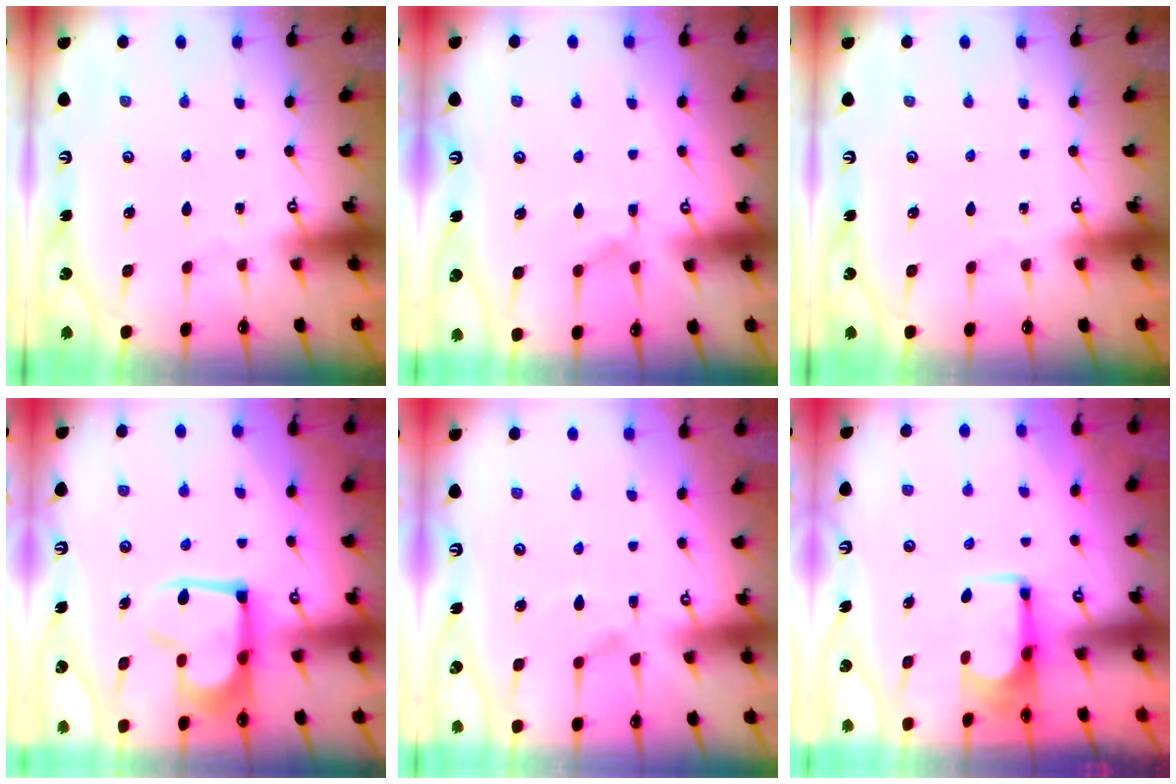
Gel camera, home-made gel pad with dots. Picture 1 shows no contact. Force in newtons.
{"total": 6.5, "press": 6.4, "slide": 0.8}
{"total": 0.0}
{"total": 6.8, "press": 6.7, "slide": 1.2}
{"total": 1.2, "press": 0.0, "slide": 1.2}
{"total": 3.5, "press": 3.5, "slide": 0.2}